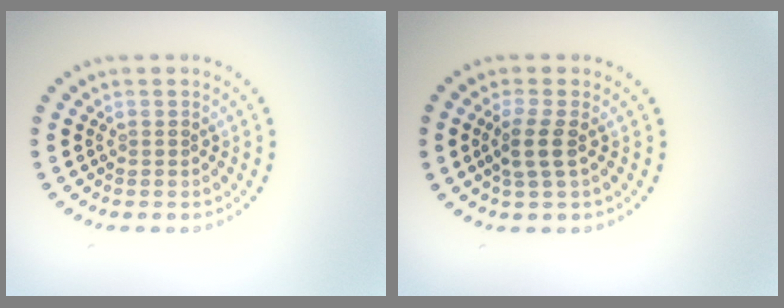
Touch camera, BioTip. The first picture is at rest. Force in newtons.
{"total": 2.2, "press": 1.9, "slide": 1.2}